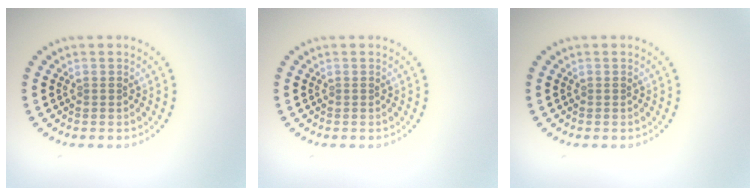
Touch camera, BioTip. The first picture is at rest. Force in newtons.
{"total": 0.0}
{"total": 0.0}